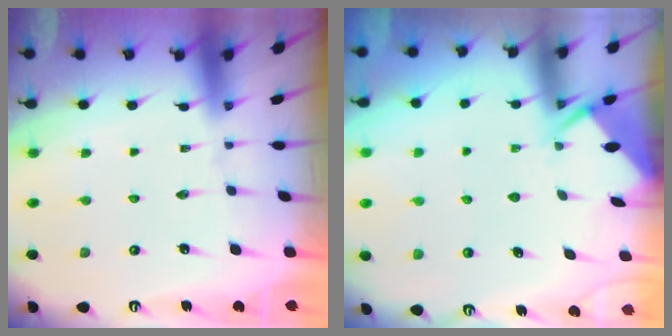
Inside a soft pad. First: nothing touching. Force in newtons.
{"total": 2.8, "press": 2.8, "slide": 0.4}